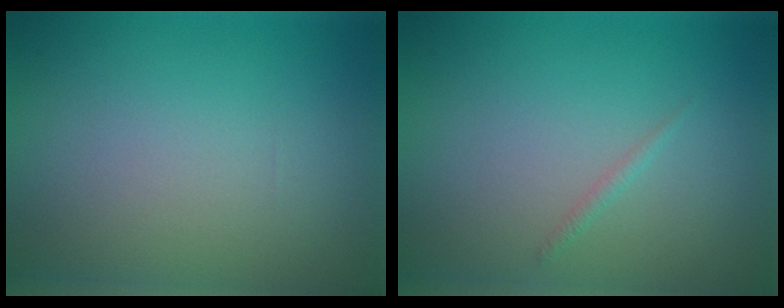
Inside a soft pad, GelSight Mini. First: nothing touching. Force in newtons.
{"total": 0.6, "press": 0.6, "slide": 0.0}